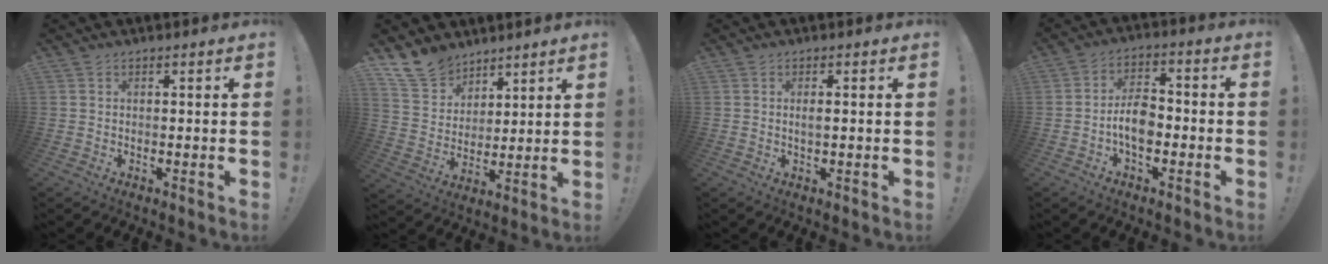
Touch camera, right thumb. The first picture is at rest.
{"total": 11.8, "force": [9.3, 6.9, 2.2], "torque": [-0.054, -0.066, 0.186]}
{"total": 1.6, "force": [0.0, 0.1, 1.6], "torque": [-0.028, -0.002, -0.002]}
{"total": 8.6, "force": [-2.7, 4.8, 6.7], "torque": [-0.131, 0.013, -0.046]}